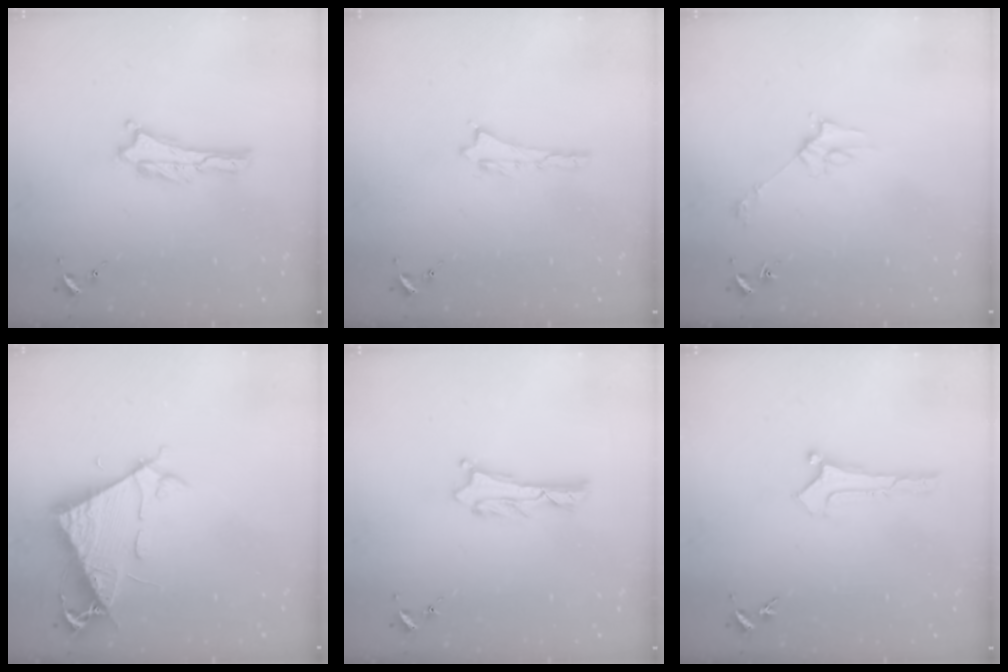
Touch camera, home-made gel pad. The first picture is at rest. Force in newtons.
{"total": 0.0}
{"total": 2.8, "press": 2.8, "slide": 0.2}
{"total": 7.6, "press": 7.6, "slide": 0.9}
{"total": 1.2, "press": 1.2, "slide": 0.0}
{"total": 0.0}